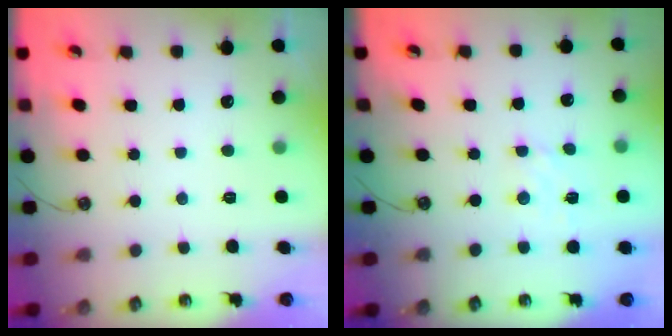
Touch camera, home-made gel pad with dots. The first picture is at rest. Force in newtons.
{"total": 3.4, "press": 3.4, "slide": 0.3}